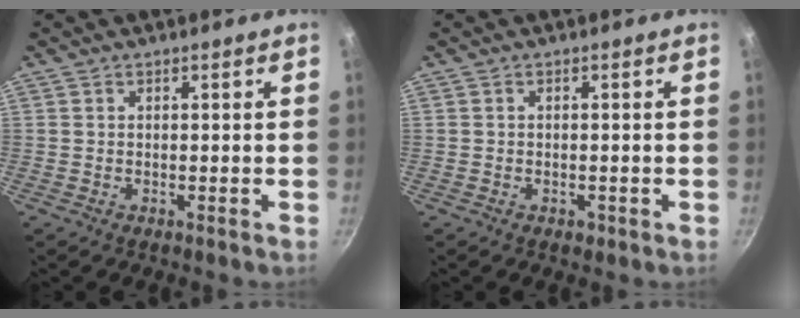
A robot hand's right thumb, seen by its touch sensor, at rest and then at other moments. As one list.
[{"total": 1.3, "force": [-0.6, 0.8, 0.8], "torque": [-0.012, 0.002, -0.005]}]